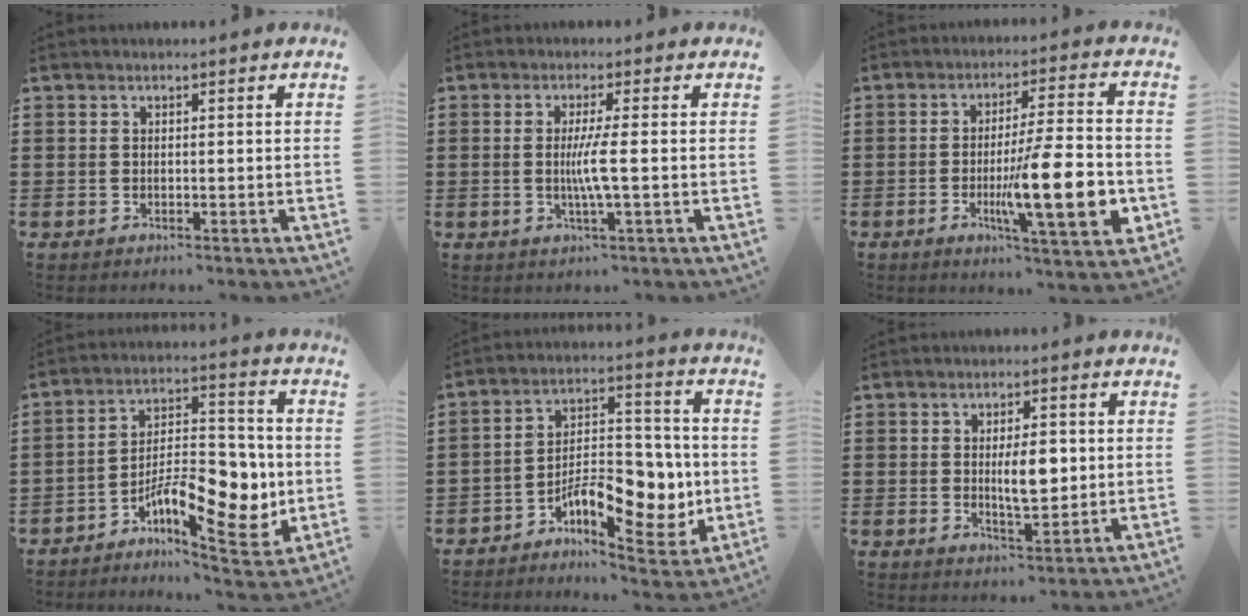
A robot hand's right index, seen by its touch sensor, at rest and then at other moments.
{"total": 4.5, "force": [-0.3, -0.2, 4.5], "torque": [-0.087, -0.011, -0.012]}
{"total": 15.0, "force": [-3.8, 2.8, 14.3], "torque": [-0.223, -0.017, -0.064]}
{"total": 12.5, "force": [-4.2, 5.8, 10.2], "torque": [-0.154, 0.001, -0.070]}
{"total": 11.1, "force": [-3.7, 6.0, 8.6], "torque": [-0.123, 0.008, -0.061]}
{"total": 5.8, "force": [0.4, 2.2, 5.3], "torque": [-0.086, -0.002, 0.002]}